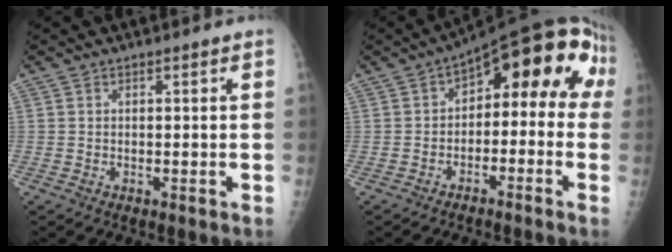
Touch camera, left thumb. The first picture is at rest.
{"total": 14.1, "force": [0.0, 7.8, 11.7], "torque": [-0.115, 0.063, -0.010]}